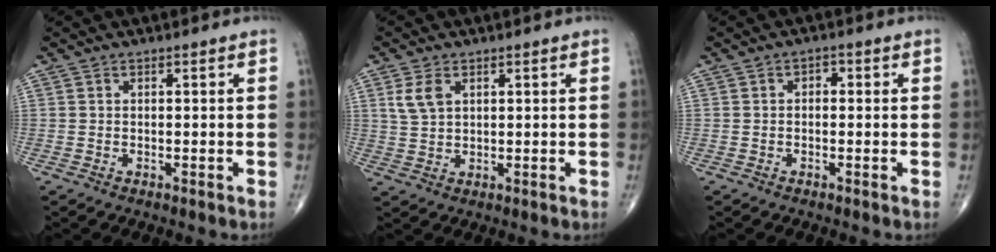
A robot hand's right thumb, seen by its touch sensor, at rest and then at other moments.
{"total": 4.4, "force": [1.9, 2.8, 2.9], "torque": [-0.053, -0.002, 0.042]}
{"total": 1.6, "force": [0.1, 1.1, 1.2], "torque": [-0.006, 0.008, -0.006]}